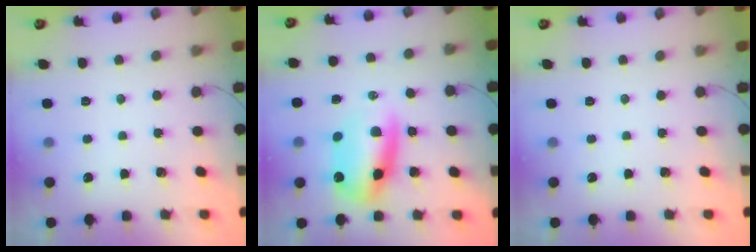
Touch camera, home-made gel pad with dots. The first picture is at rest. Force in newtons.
{"total": 11.3, "press": 11.0, "slide": 2.7}
{"total": 0.0}